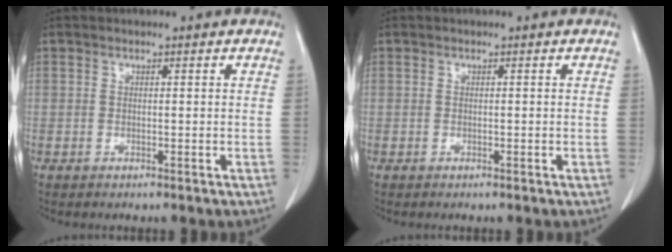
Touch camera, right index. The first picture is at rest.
{"total": 0.0}